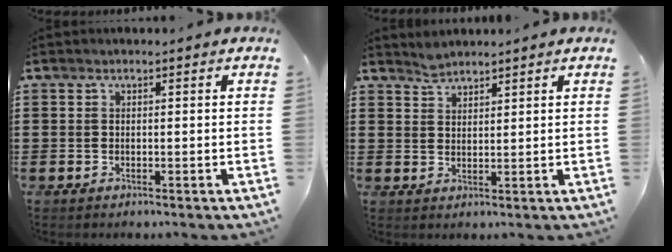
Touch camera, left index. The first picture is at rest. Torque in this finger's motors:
{"motor_torque": [0.29, -0.29, 0.00, 0.00]}